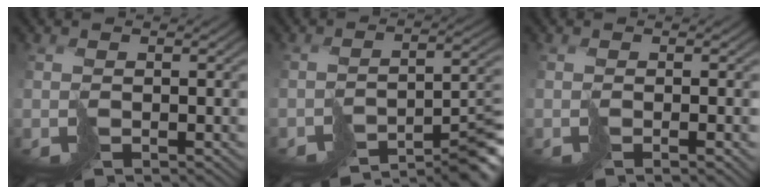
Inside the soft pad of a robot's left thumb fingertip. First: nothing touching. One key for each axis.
{"total": 8.7, "fx": -6.6, "fy": 2.0, "fz": 5.4, "tx": -0.072, "ty": -0.002, "tz": -0.103}
{"total": 2.1, "fx": -0.5, "fy": 0.3, "fz": 2.0, "tx": -0.031, "ty": -0.003, "tz": -0.011}